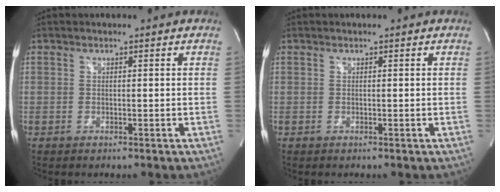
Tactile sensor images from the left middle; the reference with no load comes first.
{"total": 0.0}